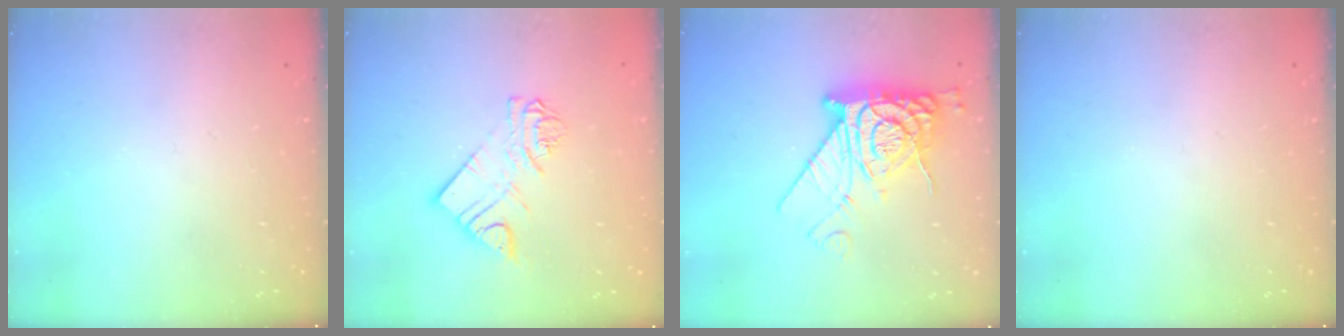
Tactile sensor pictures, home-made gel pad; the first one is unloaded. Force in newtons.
{"total": 8.9, "press": 8.9, "slide": 0.7}
{"total": 12.6, "press": 12.5, "slide": 1.4}
{"total": 0.0}